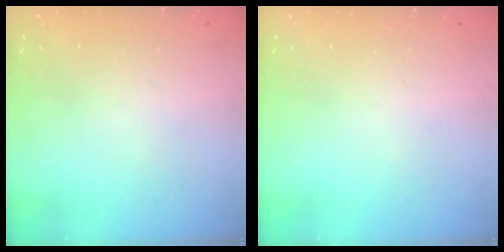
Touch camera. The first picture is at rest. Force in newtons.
{"total": 0.0}